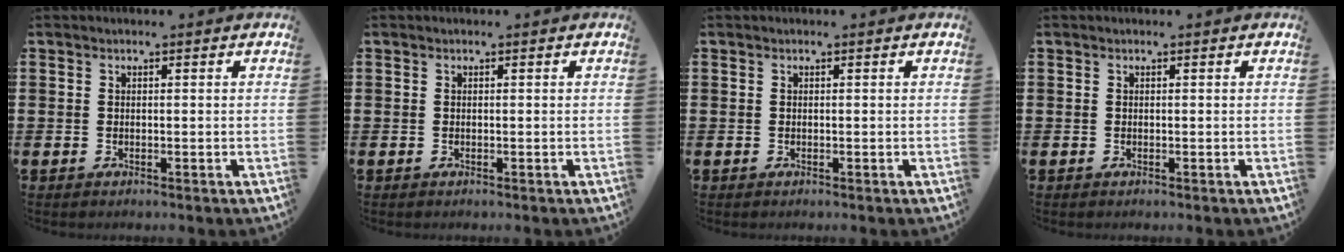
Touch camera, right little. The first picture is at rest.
{"total": 0.0}
{"total": 0.0}
{"total": 0.0}